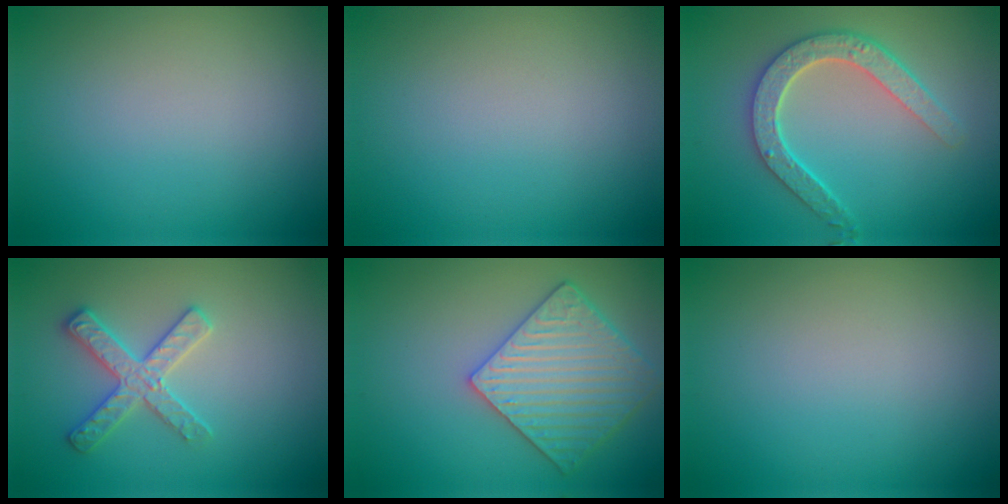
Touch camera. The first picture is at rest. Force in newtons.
{"total": 0.0}
{"total": 4.6, "press": 3.7, "slide": 2.7}
{"total": 2.9, "press": 2.9, "slide": 0.1}
{"total": 5.4, "press": 4.9, "slide": 2.4}
{"total": 0.0}